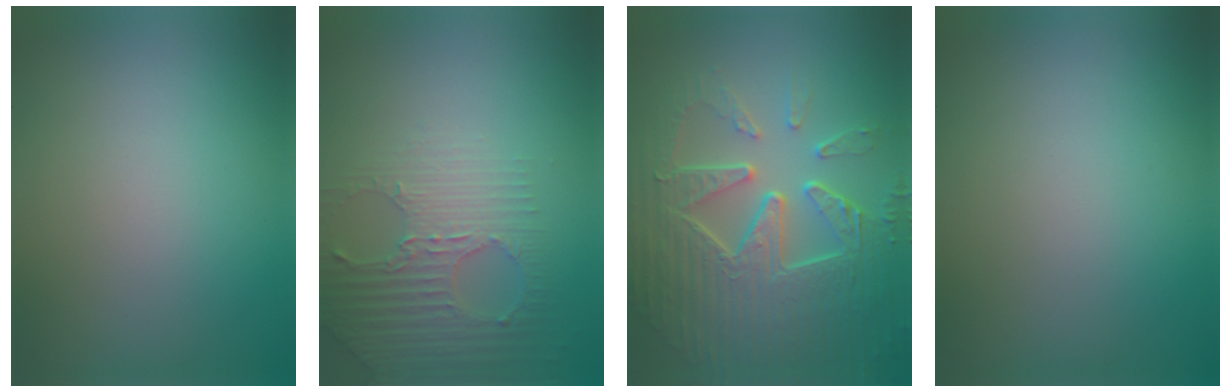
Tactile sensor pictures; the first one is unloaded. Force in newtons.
{"total": 3.2, "press": 3.1, "slide": 0.7}
{"total": 9.8, "press": 6.6, "slide": 7.2}
{"total": 0.0}